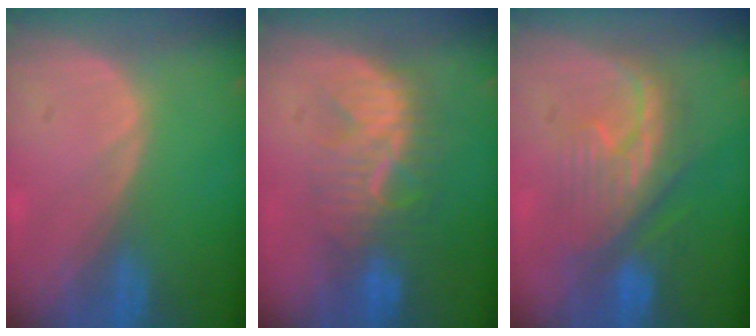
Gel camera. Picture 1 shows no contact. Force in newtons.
{"total": 8.3, "press": 7.9, "slide": 2.5}
{"total": 8.0, "press": 7.9, "slide": 1.1}